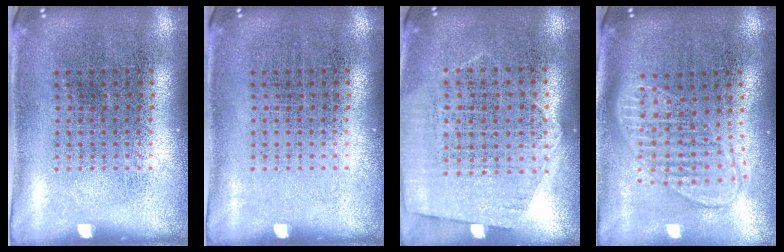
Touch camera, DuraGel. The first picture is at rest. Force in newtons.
{"total": 0.0}
{"total": 1.3, "press": 1.1, "slide": 0.7}
{"total": 1.8, "press": 1.5, "slide": 1.0}